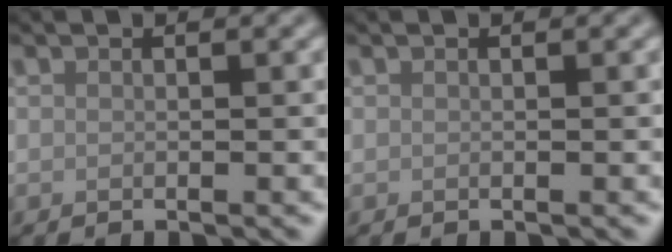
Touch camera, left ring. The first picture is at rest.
{"total": 0.0}